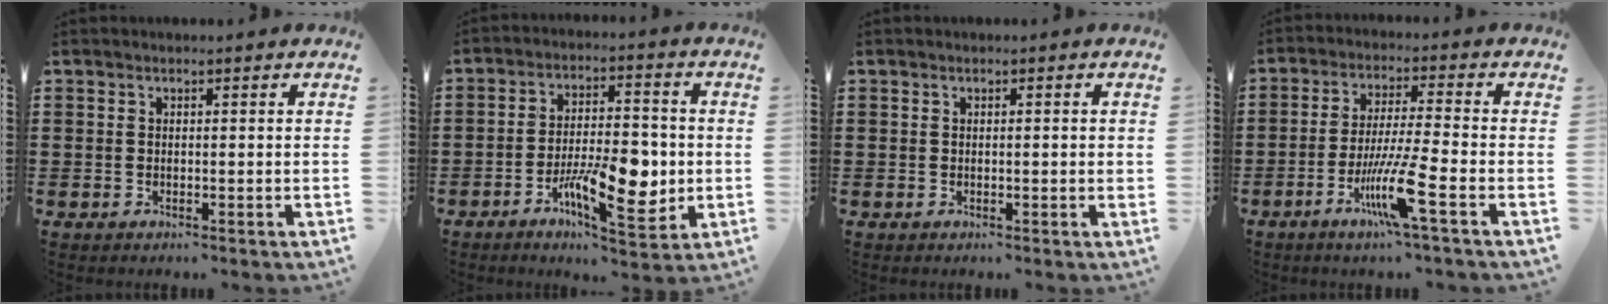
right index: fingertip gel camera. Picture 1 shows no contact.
{"total": 12.0, "force": [-3.4, 5.0, 10.4], "torque": [-0.175, -0.002, -0.057]}
{"total": 0.9, "force": [0.0, 0.1, 0.9], "torque": [-0.015, -0.001, -0.001]}
{"total": 9.1, "force": [-4.4, -0.1, 8.0], "torque": [-0.157, -0.014, -0.084]}